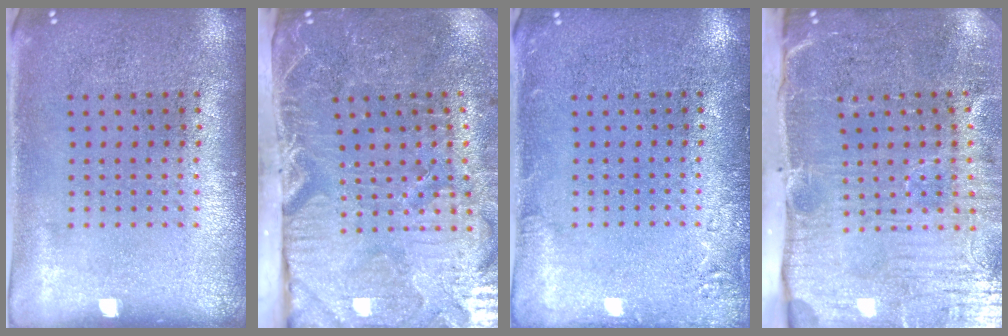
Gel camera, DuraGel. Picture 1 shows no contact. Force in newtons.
{"total": 4.4, "press": 3.9, "slide": 1.9}
{"total": 1.8, "press": 1.7, "slide": 0.4}
{"total": 5.4, "press": 4.4, "slide": 3.2}